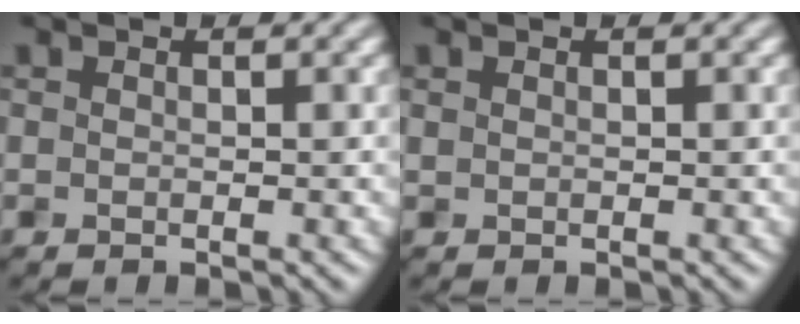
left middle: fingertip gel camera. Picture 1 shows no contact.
{"total": 0.0}